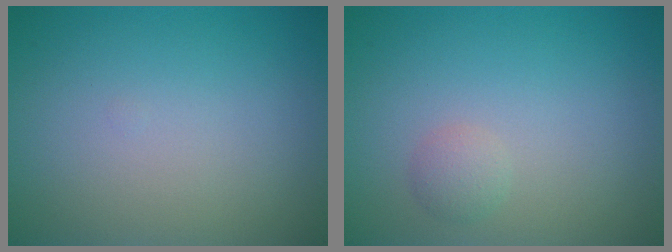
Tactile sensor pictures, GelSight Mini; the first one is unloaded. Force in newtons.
{"total": 1.2, "press": 1.2, "slide": 0.0}